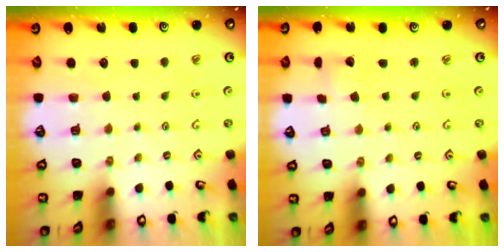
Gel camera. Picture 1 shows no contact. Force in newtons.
{"total": 2.3, "press": 2.3, "slide": 0.1}